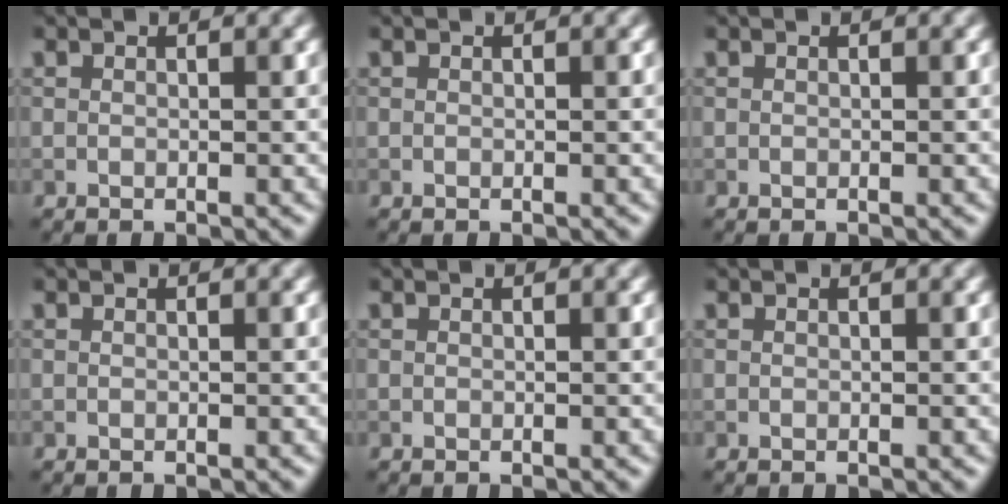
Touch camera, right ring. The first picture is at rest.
{"total": 0.0}
{"total": 0.0}
{"total": 0.0}
{"total": 0.0}
{"total": 0.0}